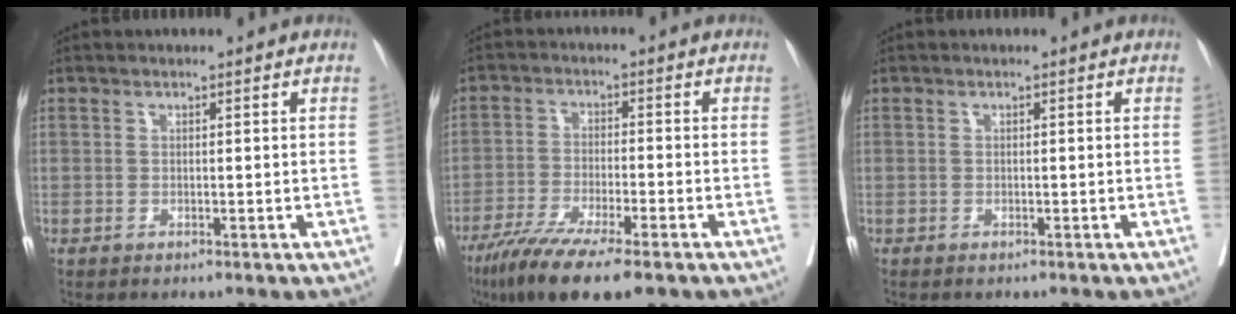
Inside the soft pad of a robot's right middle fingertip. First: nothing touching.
{"total": 13.0, "force": [-9.2, 2.0, 9.0], "torque": [-0.151, -0.031, -0.150]}
{"total": 0.9, "force": [-0.8, 0.2, 0.3], "torque": [-0.009, -0.002, -0.013]}